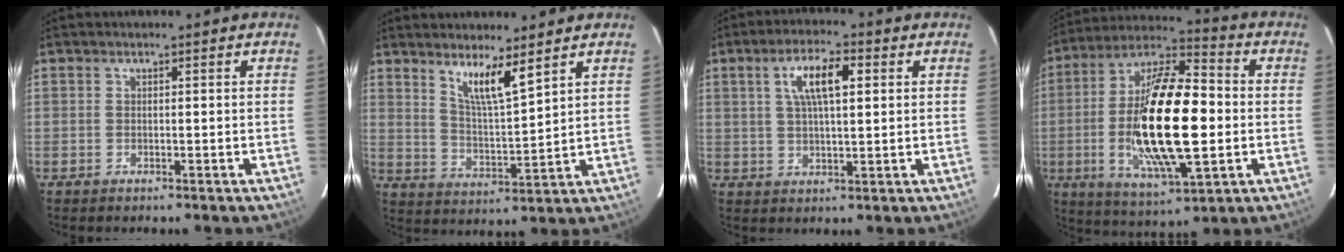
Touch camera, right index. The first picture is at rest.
{"total": 7.6, "force": [5.8, 1.0, 4.8], "torque": [-0.083, -0.012, 0.110]}
{"total": 8.1, "force": [2.6, 2.6, 7.2], "torque": [-0.131, 0.013, 0.047]}
{"total": 22.8, "force": [-2.5, 7.3, 21.5], "torque": [-0.419, -0.009, -0.049]}